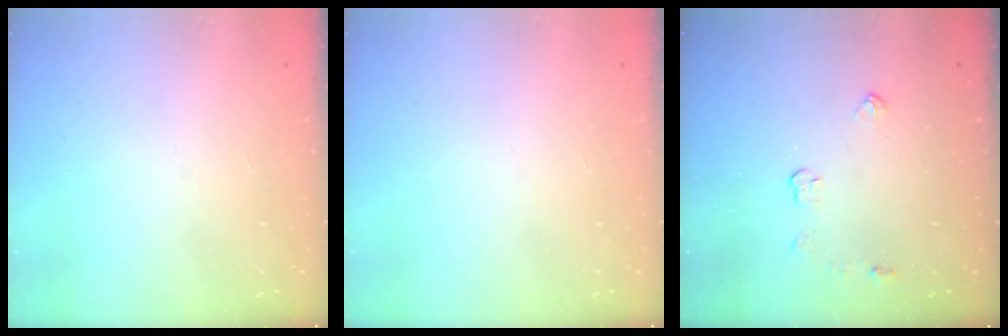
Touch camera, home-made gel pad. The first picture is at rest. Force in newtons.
{"total": 0.0}
{"total": 3.9, "press": 3.8, "slide": 0.7}